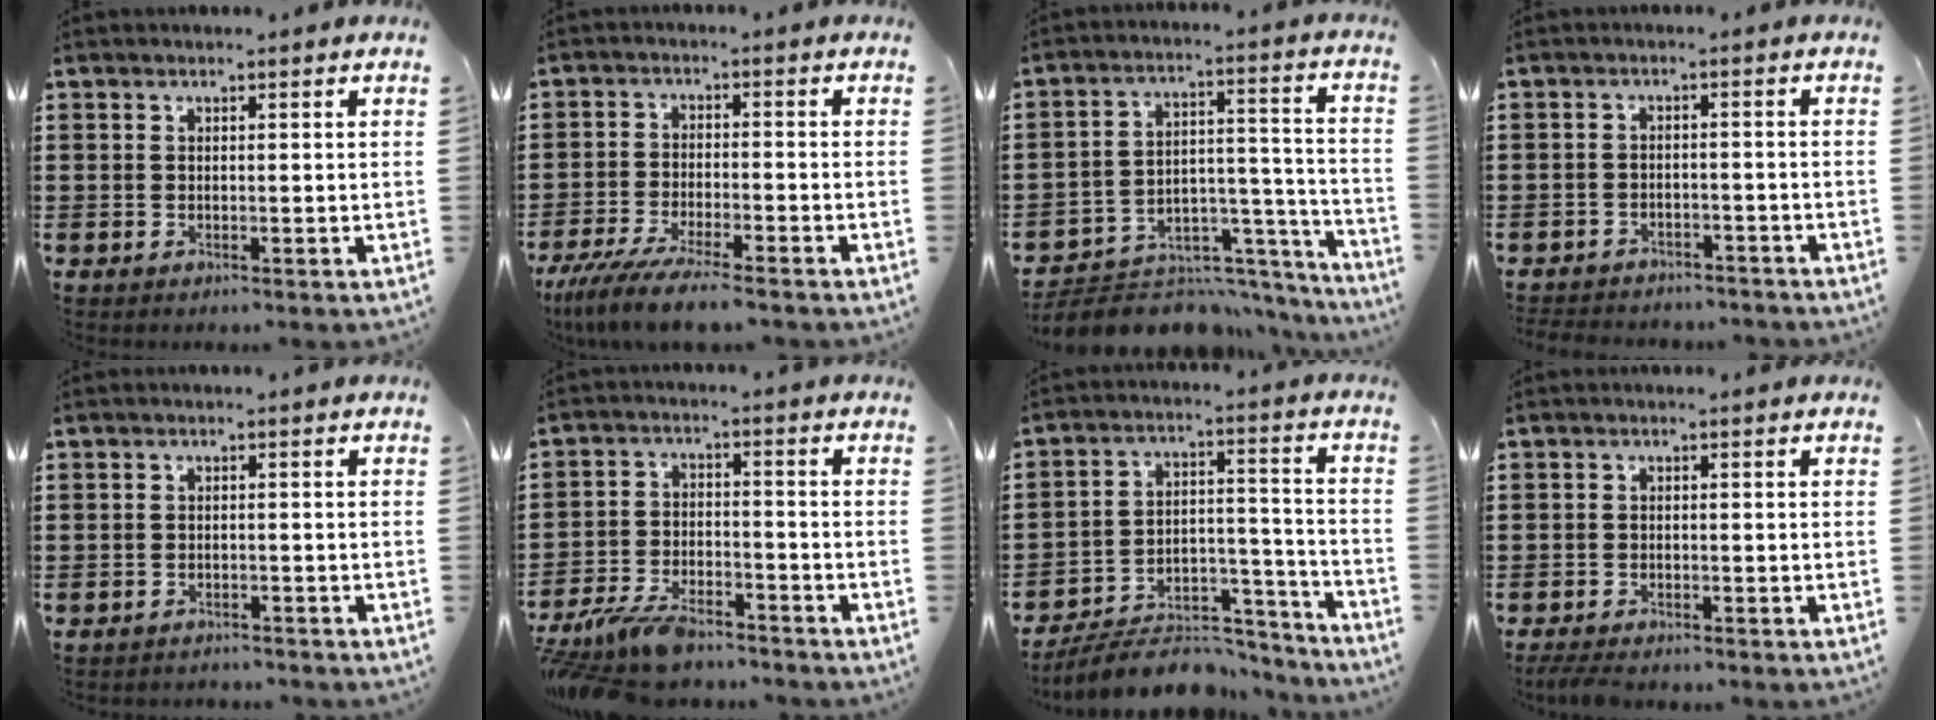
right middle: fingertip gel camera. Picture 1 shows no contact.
{"total": 6.0, "force": [-5.3, -0.2, 2.7], "torque": [-0.064, -0.020, -0.102]}
{"total": 6.7, "force": [-6.0, 2.6, 1.6], "torque": [-0.022, 0.012, -0.110]}
{"total": 2.8, "force": [-2.7, 0.4, -0.1], "torque": [-0.007, -0.003, -0.059]}
{"total": 1.3, "force": [-1.3, 0.2, -0.1], "torque": [-0.003, 0.001, -0.030]}
{"total": 7.4, "force": [-6.6, 1.9, 2.8], "torque": [-0.064, 0.006, -0.128]}
{"total": 8.5, "force": [-7.7, 2.4, 2.5], "torque": [-0.032, 0.027, -0.144]}
{"total": 1.6, "force": [-1.5, 0.3, 0.4], "torque": [-0.019, -0.002, -0.033]}